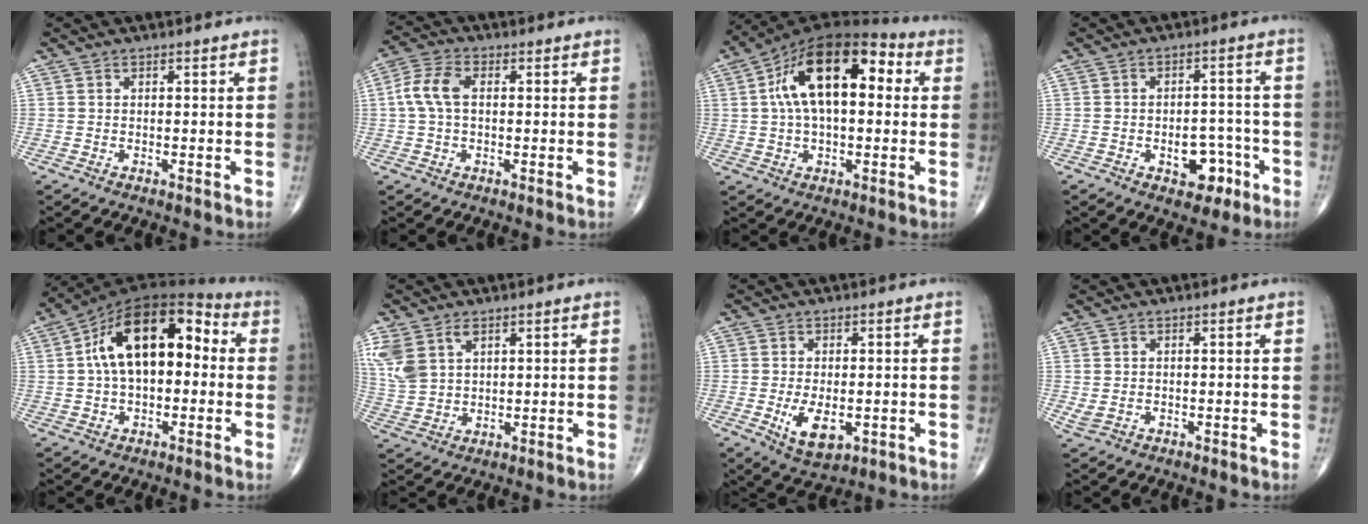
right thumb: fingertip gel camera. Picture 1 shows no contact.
{"total": 6.5, "force": [0.6, 3.8, 5.2], "torque": [-0.120, 0.020, 0.006]}
{"total": 18.2, "force": [3.5, 9.5, 15.1], "torque": [-0.243, 0.035, 0.048]}
{"total": 7.3, "force": [-3.2, 4.7, 4.7], "torque": [-0.035, 0.033, -0.038]}
{"total": 17.6, "force": [1.9, 9.9, 14.5], "torque": [-0.222, 0.046, 0.021]}
{"total": 8.9, "force": [4.2, 5.6, 5.6], "torque": [-0.127, -0.002, 0.097]}
{"total": 7.0, "force": [-1.6, 3.8, 5.7], "torque": [-0.091, -0.013, -0.017]}
{"total": 1.2, "force": [-0.1, 0.9, 0.8], "torque": [-0.021, 0.001, 0.002]}